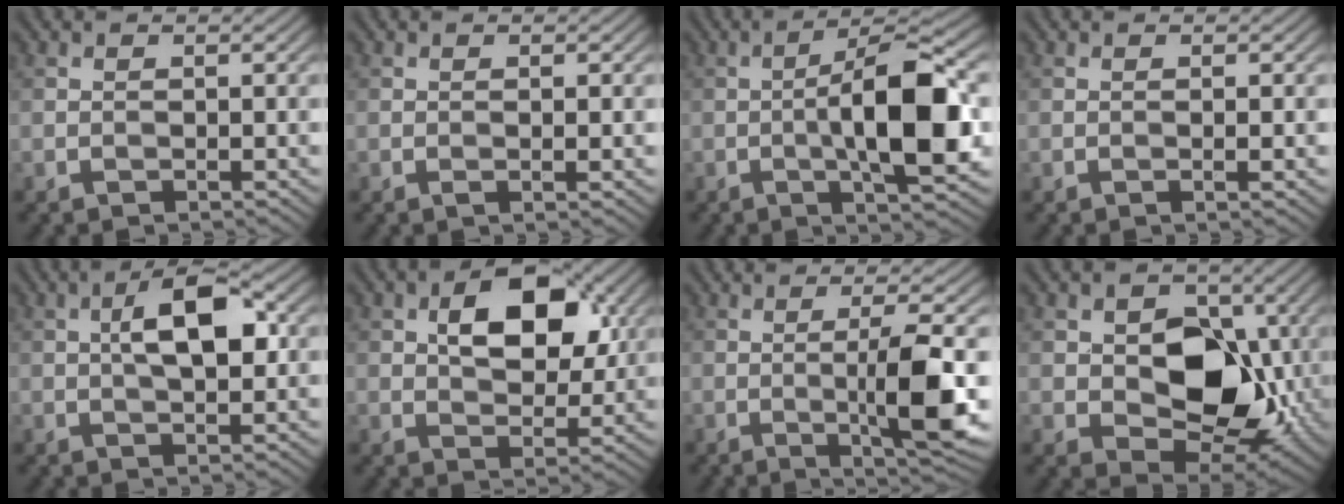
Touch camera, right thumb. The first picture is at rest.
{"total": 1.0, "force": [-0.1, 0.1, 1.0], "torque": [-0.019, -0.001, -0.003]}
{"total": 11.4, "force": [-1.6, 3.1, 10.8], "torque": [-0.164, 0.007, -0.032]}
{"total": 1.0, "force": [-0.2, 0.0, 1.0], "torque": [-0.020, 0.000, -0.005]}
{"total": 7.1, "force": [1.1, 2.9, 6.4], "torque": [-0.106, 0.010, 0.014]}
{"total": 9.8, "force": [2.8, 5.7, 7.5], "torque": [-0.116, 0.004, 0.043]}
{"total": 7.9, "force": [-1.0, 0.9, 7.8], "torque": [-0.134, 0.005, -0.013]}
{"total": 11.5, "force": [0.2, 8.1, 8.2], "torque": [-0.126, -0.006, 0.004]}